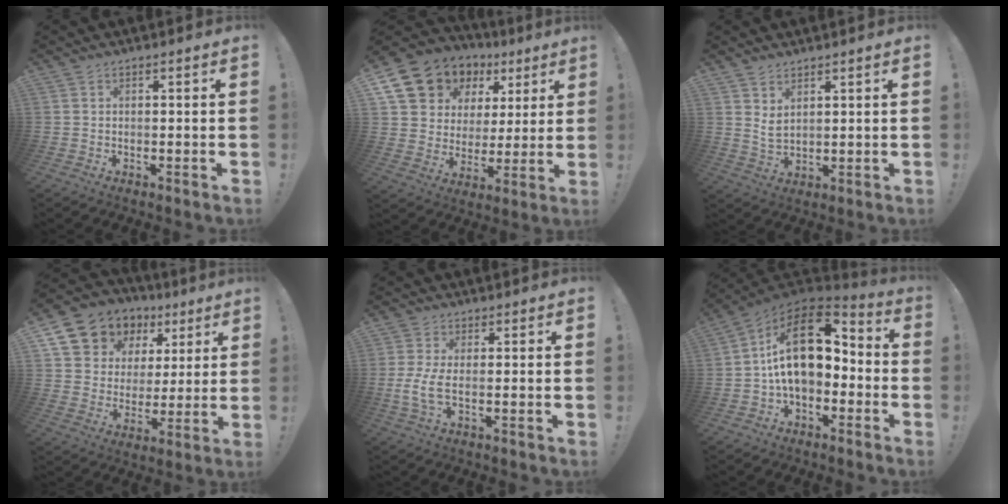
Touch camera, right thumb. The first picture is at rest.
{"total": 13.8, "force": [8.1, 10.3, 4.5], "torque": [-0.074, -0.054, 0.168]}
{"total": 4.2, "force": [2.7, 2.1, 2.5], "torque": [-0.036, -0.016, 0.050]}
{"total": 11.5, "force": [6.7, 8.9, 3.0], "torque": [-0.051, -0.048, 0.138]}
{"total": 5.4, "force": [-0.7, 1.6, 5.1], "torque": [-0.097, -0.014, -0.011]}
{"total": 19.4, "force": [3.2, 10.7, 15.9], "torque": [-0.270, -0.002, 0.060]}